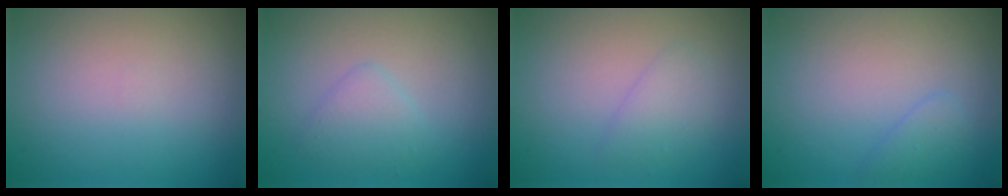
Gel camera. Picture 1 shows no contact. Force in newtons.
{"total": 1.8, "press": 1.8, "slide": 0.1}
{"total": 1.6, "press": 1.6, "slide": 0.1}
{"total": 1.3, "press": 1.3, "slide": 0.0}